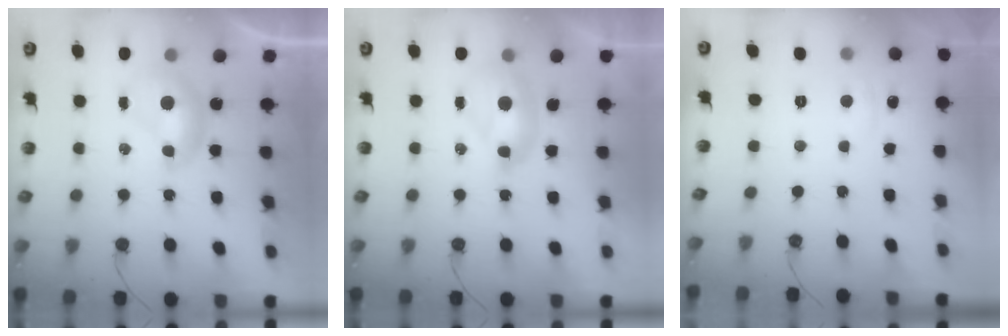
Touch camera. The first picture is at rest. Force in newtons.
{"total": 2.6, "press": 2.6, "slide": 0.6}
{"total": 1.5, "press": 1.3, "slide": 0.7}